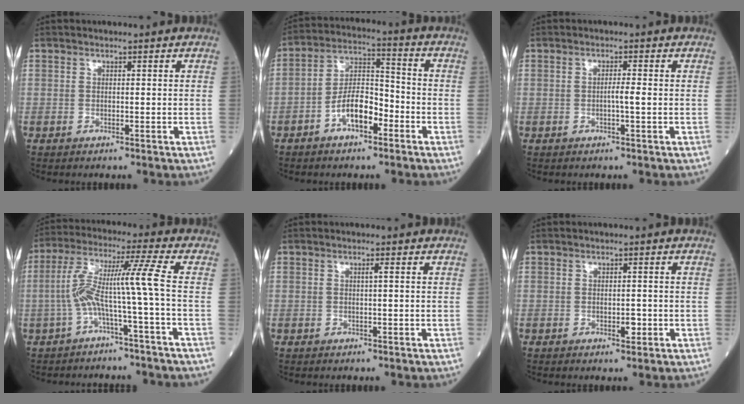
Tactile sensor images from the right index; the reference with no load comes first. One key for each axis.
{"total": 7.1, "fx": -3.4, "fy": 2.8, "fz": 5.5, "tx": -0.102, "ty": 0.018, "tz": -0.063}
{"total": 1.6, "fx": -0.3, "fy": -0.2, "fz": 1.5, "tx": -0.023, "ty": 0.001, "tz": -0.008}
{"total": 8.3, "fx": -2.3, "fy": -1.8, "fz": 7.8, "tx": -0.162, "ty": 0.039, "tz": -0.041}
{"total": 0.7, "fx": 0.1, "fy": -0.2, "fz": 0.7, "tx": -0.012, "ty": 0.001, "tz": 0.001}
{"total": 1.4, "fx": -0.5, "fy": 0.6, "fz": 1.2, "tx": -0.014, "ty": 0.000, "tz": -0.006}